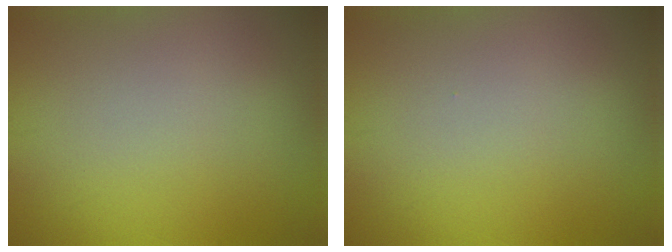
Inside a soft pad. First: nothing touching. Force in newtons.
{"total": 0.0}